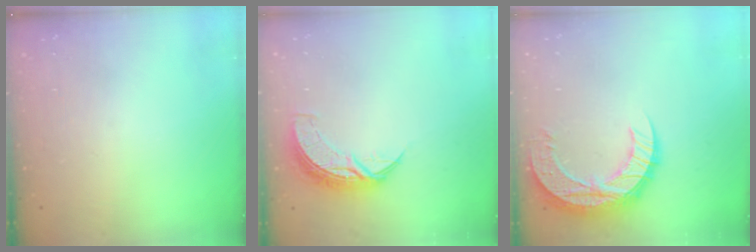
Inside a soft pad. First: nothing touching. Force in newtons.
{"total": 8.2, "press": 8.2, "slide": 0.7}
{"total": 12.8, "press": 12.8, "slide": 0.9}